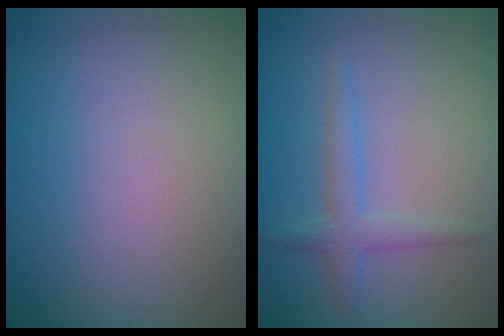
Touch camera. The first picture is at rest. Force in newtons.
{"total": 2.1, "press": 2.1, "slide": 0.1}